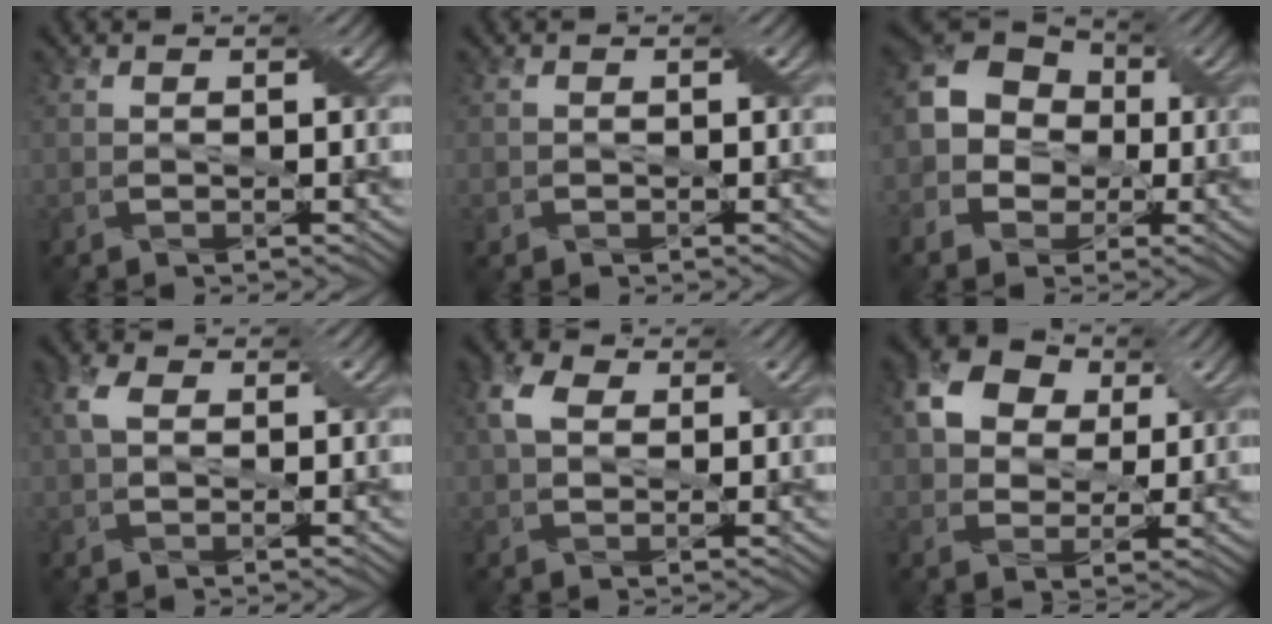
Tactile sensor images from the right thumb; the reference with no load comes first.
{"total": 0.7, "force": [-0.3, 0.6, -0.1], "torque": [0.002, -0.001, -0.006]}
{"total": 9.4, "force": [-1.2, 8.0, 4.9], "torque": [-0.113, -0.002, -0.040]}
{"total": 3.0, "force": [0.9, 1.8, 2.3], "torque": [-0.055, 0.012, 0.011]}
{"total": 4.1, "force": [1.3, 2.7, 2.9], "torque": [-0.072, 0.011, 0.018]}
{"total": 7.8, "force": [3.1, 5.7, 4.4], "torque": [-0.109, 0.014, 0.041]}